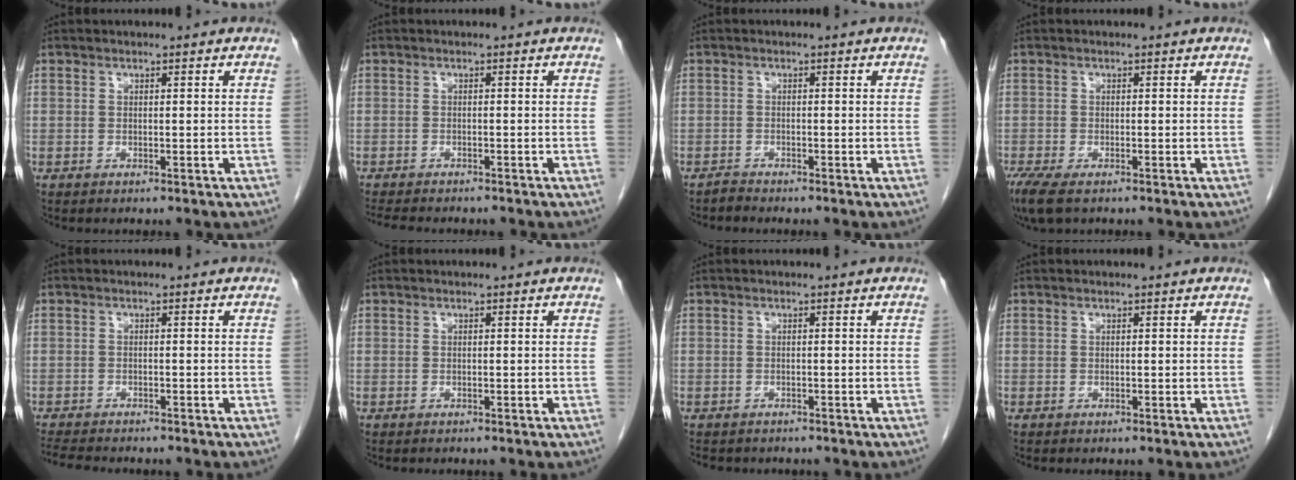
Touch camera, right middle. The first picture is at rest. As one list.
[{"total": 6.8, "force": [-5.9, 1.5, 2.9], "torque": [-0.046, -0.010, -0.086]}, {"total": 0.8, "force": [-0.8, 0.0, -0.1], "torque": [0.002, -0.003, -0.016]}, {"total": 5.7, "force": [-4.0, 1.7, 3.7], "torque": [-0.079, -0.021, -0.068]}, {"total": 6.5, "force": [-5.9, 1.3, 2.6], "torque": [-0.045, -0.012, -0.091]}, {"total": 0.0}, {"total": 4.6, "force": [-4.0, 1.9, 1.4], "torque": [-0.022, -0.004, -0.049]}, {"total": 0.0}]